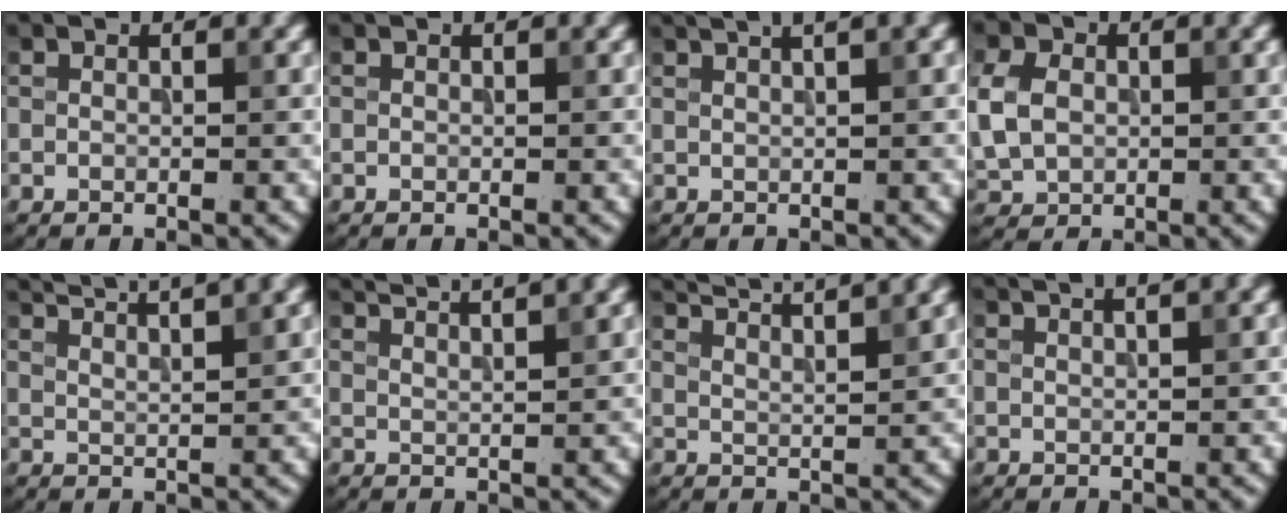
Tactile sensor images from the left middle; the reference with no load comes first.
{"total": 0.0}
{"total": 4.0, "force": [2.5, 0.8, 3.0], "torque": [-0.032, 0.021, 0.030]}
{"total": 5.4, "force": [0.2, 4.3, 3.4], "torque": [-0.098, 0.013, 0.003]}
{"total": 6.5, "force": [5.4, 1.1, 3.4], "torque": [-0.038, 0.034, 0.055]}
{"total": 5.8, "force": [4.8, 1.1, 3.1], "torque": [-0.026, 0.036, 0.044]}
{"total": 7.8, "force": [6.6, 1.6, 4.0], "torque": [-0.043, 0.035, 0.063]}
{"total": 3.6, "force": [2.5, 1.0, 2.5], "torque": [-0.012, 0.023, 0.009]}